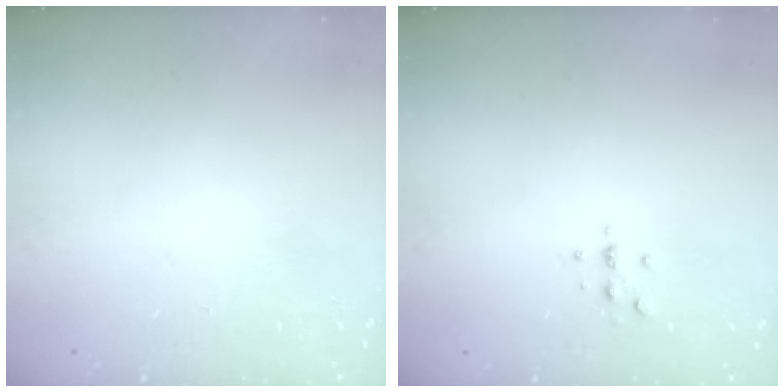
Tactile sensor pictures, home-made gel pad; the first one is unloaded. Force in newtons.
{"total": 2.8, "press": 2.7, "slide": 0.3}